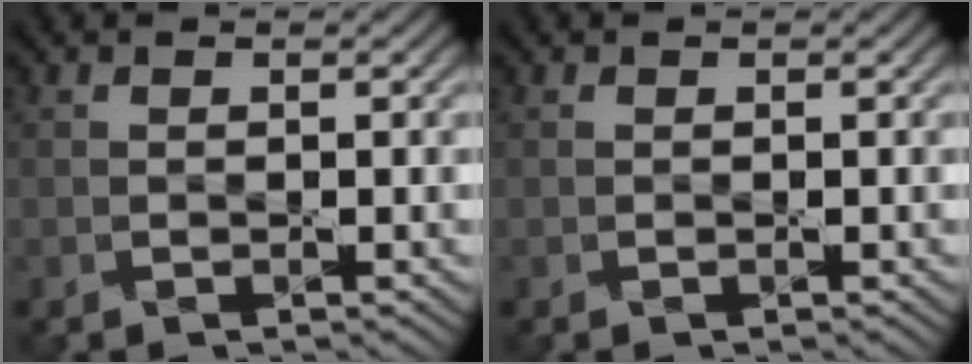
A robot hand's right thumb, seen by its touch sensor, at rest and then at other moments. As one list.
[{"total": 0.0}]